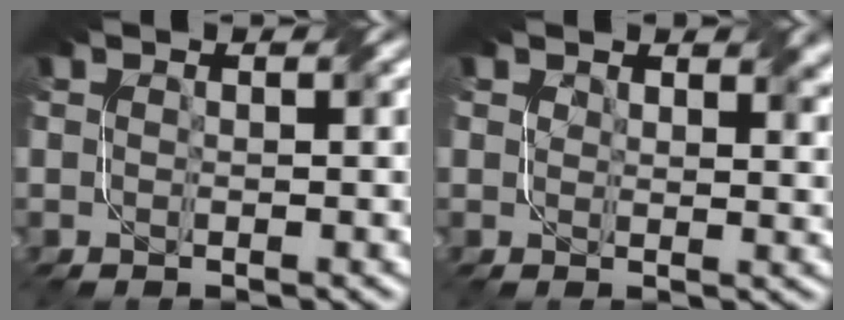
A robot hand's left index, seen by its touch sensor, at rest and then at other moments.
{"total": 3.2, "force": [2.5, 1.6, 1.3], "torque": [-0.023, -0.003, 0.039]}